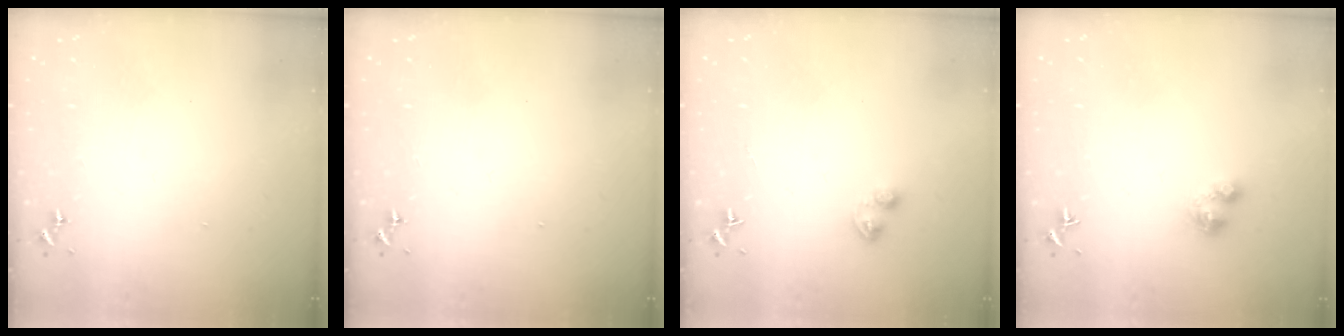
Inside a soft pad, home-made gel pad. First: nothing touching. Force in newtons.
{"total": 0.0}
{"total": 2.7, "press": 2.7, "slide": 0.4}
{"total": 4.0, "press": 3.9, "slide": 0.6}